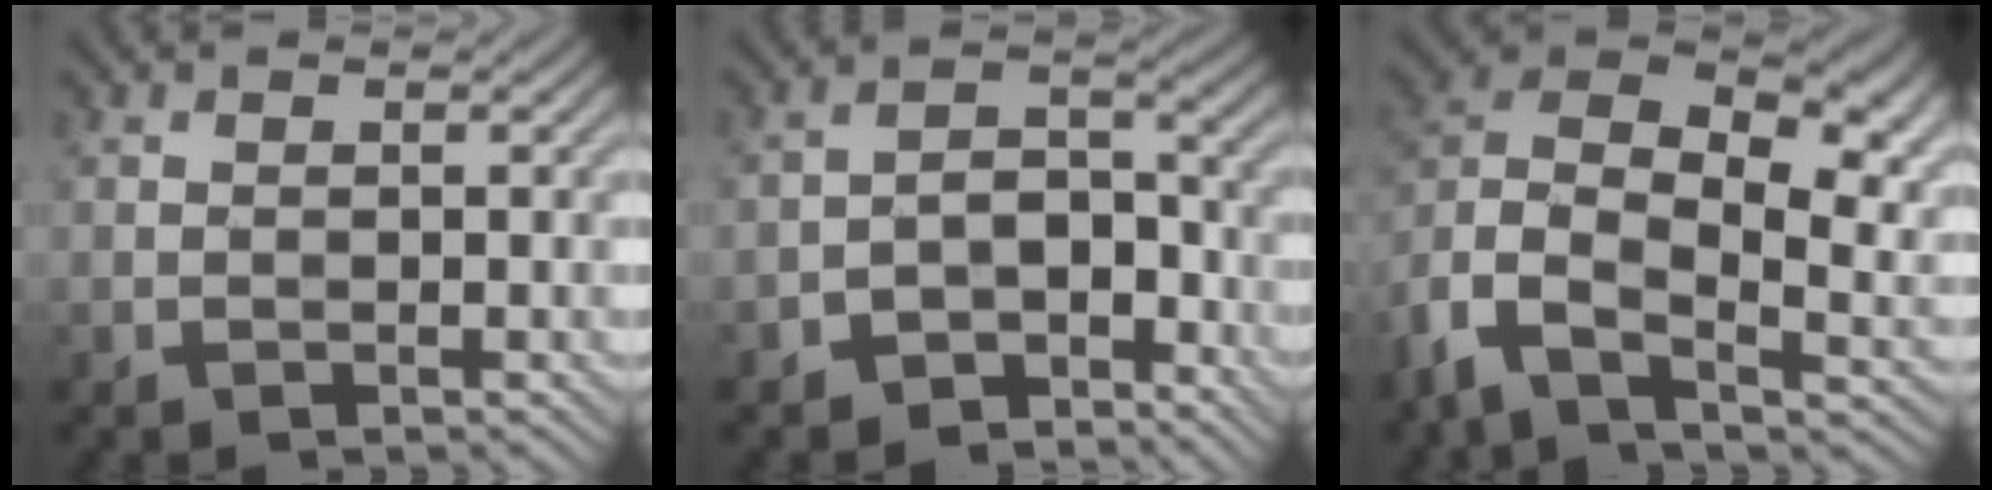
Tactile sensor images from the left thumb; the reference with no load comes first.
{"total": 6.5, "force": [-4.8, 3.5, 2.6], "torque": [-0.032, 0.004, -0.095]}
{"total": 15.3, "force": [-1.8, 9.8, 11.6], "torque": [-0.261, -0.004, -0.038]}